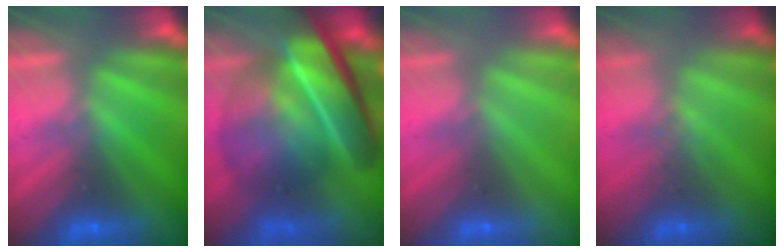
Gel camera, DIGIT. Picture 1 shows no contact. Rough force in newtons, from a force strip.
{"total": 7.5}
{"total": 2.9}
{"total": 2.6}